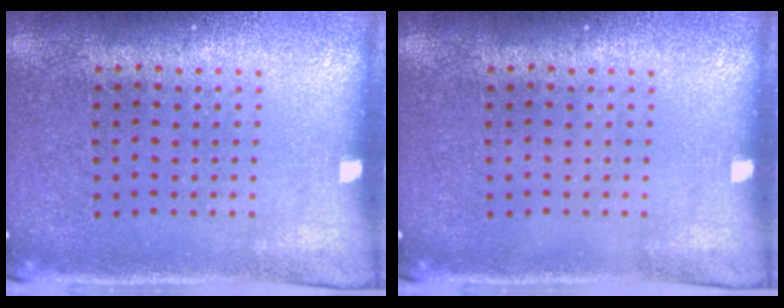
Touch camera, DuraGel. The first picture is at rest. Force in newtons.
{"total": 0.0}